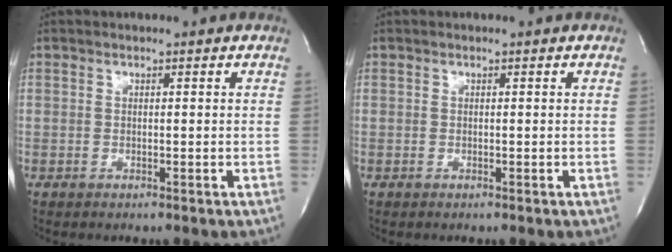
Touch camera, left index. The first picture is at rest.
{"total": 0.0}